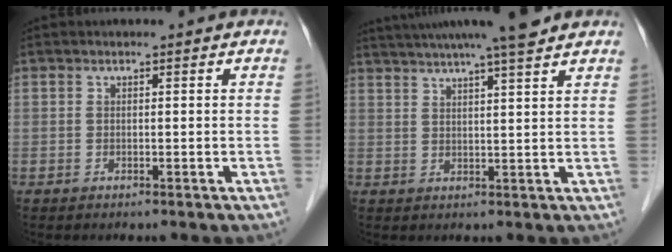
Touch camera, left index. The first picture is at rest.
{"total": 12.6, "force": [10.8, -0.6, 6.5], "torque": [-0.114, 0.018, 0.149]}